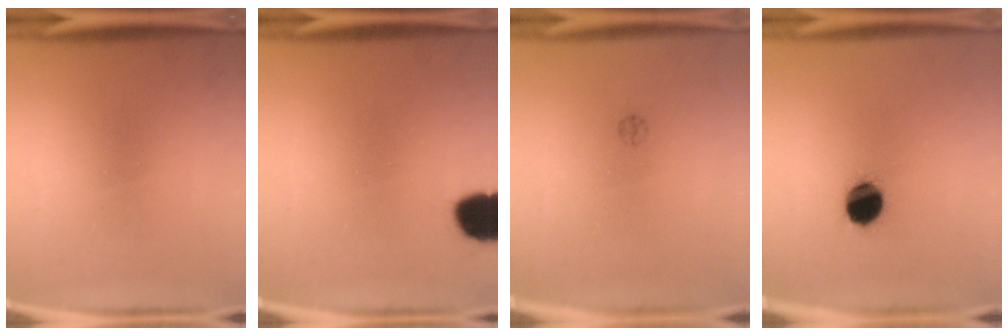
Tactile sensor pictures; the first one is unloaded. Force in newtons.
{"total": 8.6}
{"total": 1.0}
{"total": 9.3}